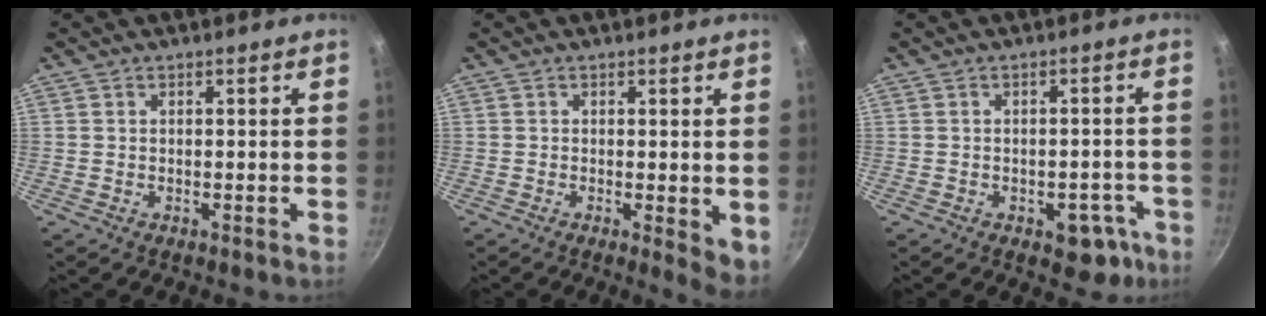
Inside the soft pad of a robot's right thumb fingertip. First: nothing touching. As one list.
[{"total": 4.2, "force": [-0.4, 1.4, 4.0], "torque": [-0.051, -0.011, -0.008]}, {"total": 5.8, "force": [-3.1, 3.5, 3.4], "torque": [-0.018, 0.028, -0.032]}]